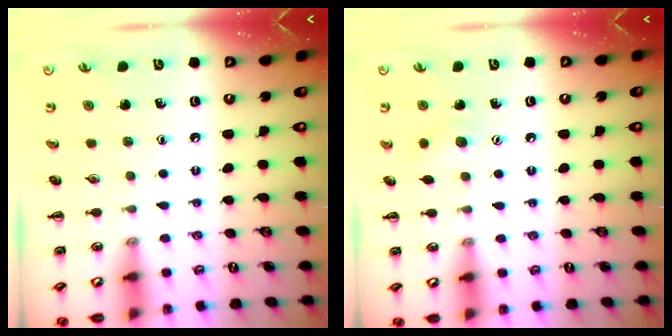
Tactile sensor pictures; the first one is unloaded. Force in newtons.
{"total": 6.6, "press": 6.5, "slide": 1.4}